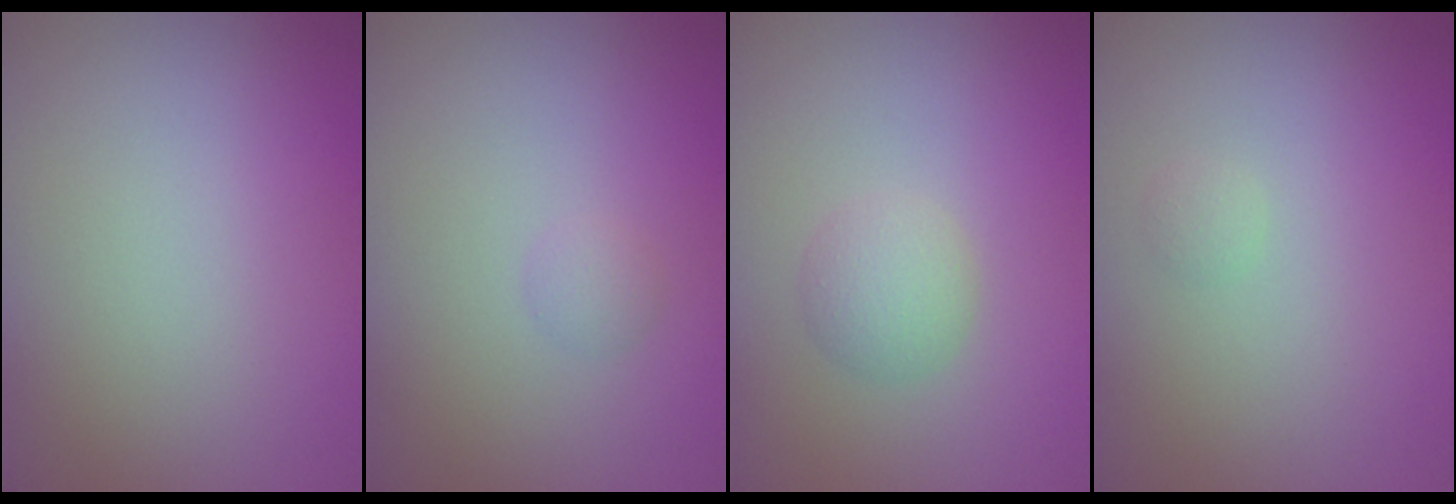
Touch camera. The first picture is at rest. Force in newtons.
{"total": 0.8, "press": 0.8, "slide": 0.0}
{"total": 2.2, "press": 2.2, "slide": 0.2}
{"total": 0.6, "press": 0.6, "slide": 0.1}